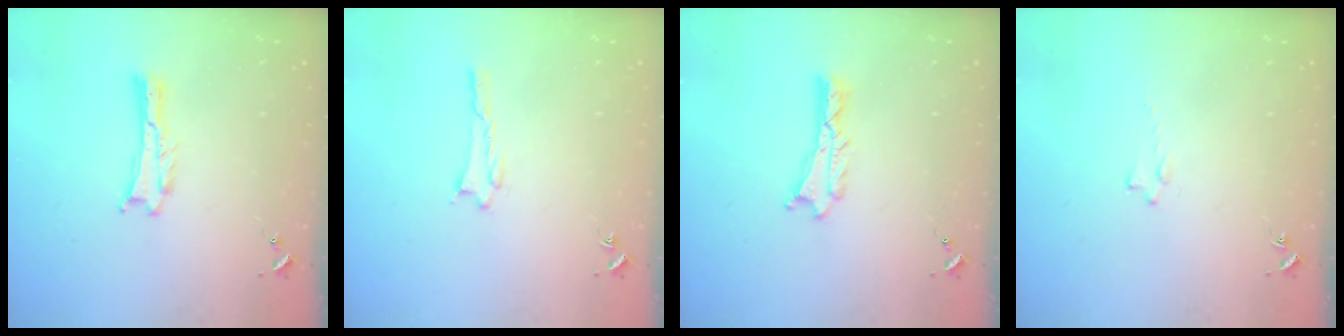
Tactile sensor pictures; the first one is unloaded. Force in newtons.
{"total": 1.4, "press": 1.4, "slide": 0.2}
{"total": 0.7, "press": 0.6, "slide": 0.2}
{"total": 0.8, "press": 0.7, "slide": 0.2}